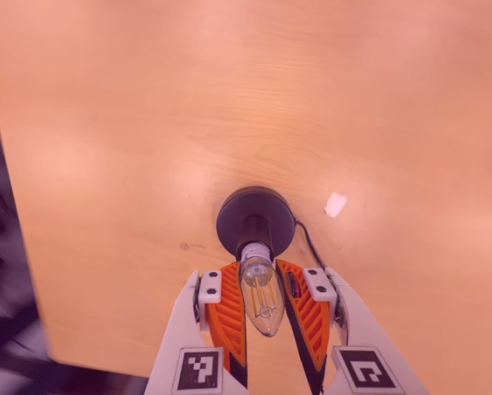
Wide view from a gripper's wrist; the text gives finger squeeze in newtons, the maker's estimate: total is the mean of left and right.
{"total": 14.3, "left": 15.0, "right": 13.6}